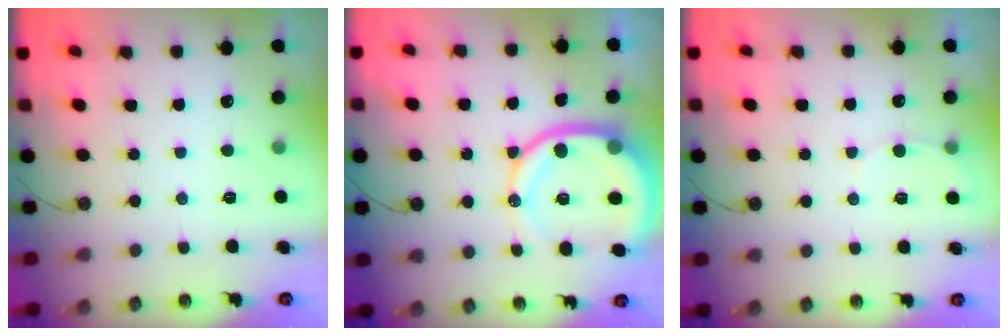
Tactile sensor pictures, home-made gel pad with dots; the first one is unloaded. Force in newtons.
{"total": 15.3, "press": 15.1, "slide": 1.9}
{"total": 5.0, "press": 5.0, "slide": 0.4}